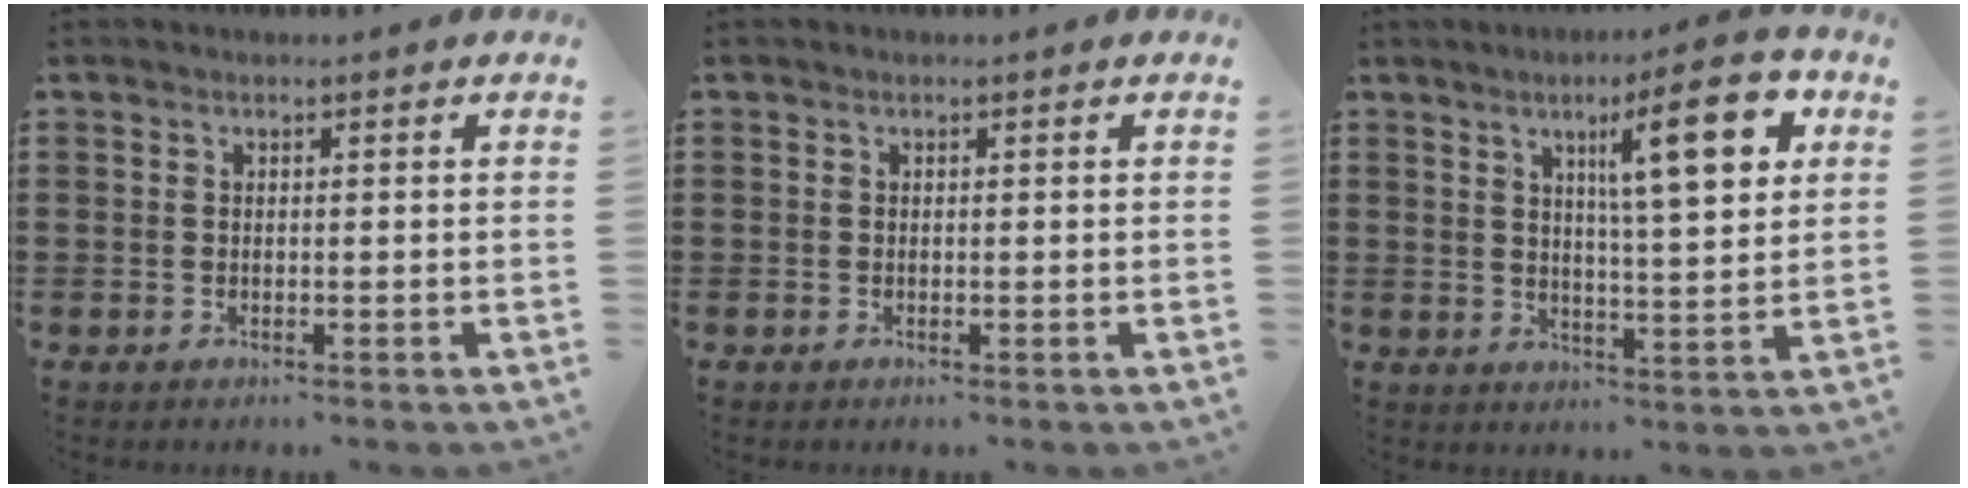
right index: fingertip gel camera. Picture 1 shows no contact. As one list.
[{"total": 0.0}, {"total": 12.5, "force": [5.4, 2.5, 10.9], "torque": [-0.169, -0.013, 0.079]}]